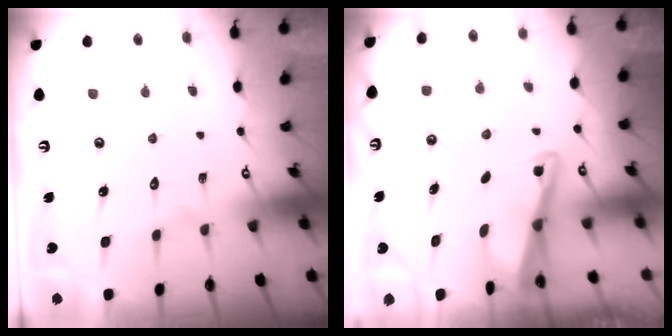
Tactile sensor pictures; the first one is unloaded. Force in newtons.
{"total": 3.0, "press": 3.0, "slide": 0.3}